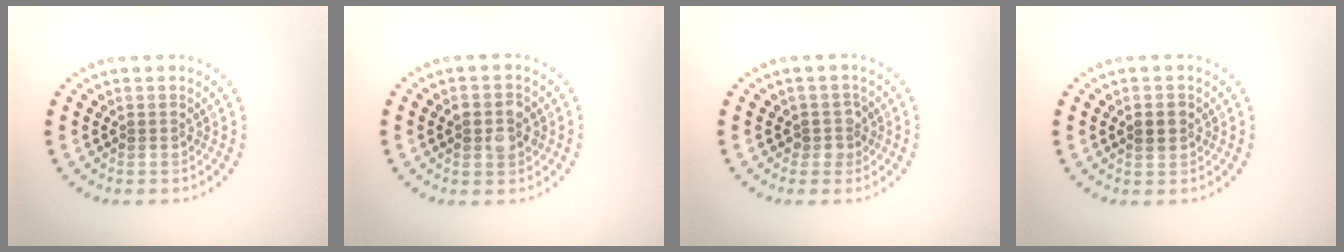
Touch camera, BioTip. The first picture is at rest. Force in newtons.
{"total": 2.7, "press": 2.7, "slide": 0.1}
{"total": 1.6, "press": 1.3, "slide": 1.0}
{"total": 1.5, "press": 1.5, "slide": 0.1}